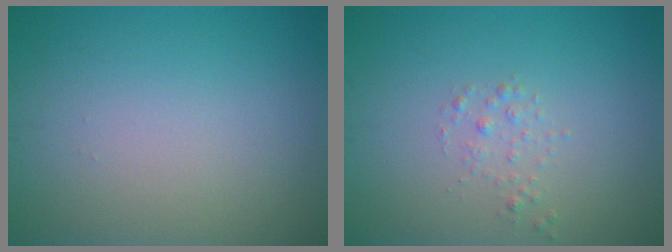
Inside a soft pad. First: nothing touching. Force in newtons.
{"total": 1.0, "press": 1.0, "slide": 0.0}